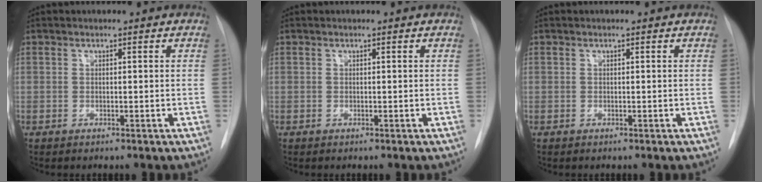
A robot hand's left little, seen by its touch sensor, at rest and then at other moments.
{"total": 0.0}
{"total": 0.0}